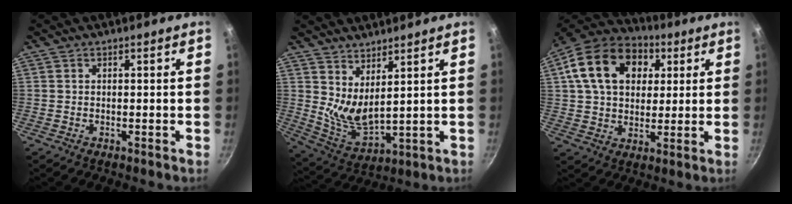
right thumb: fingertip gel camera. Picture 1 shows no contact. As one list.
[{"total": 8.1, "force": [4.7, 2.7, 6.1], "torque": [-0.104, -0.061, 0.095]}, {"total": 19.4, "force": [5.9, 13.8, 12.3], "torque": [-0.195, 0.015, 0.088]}]